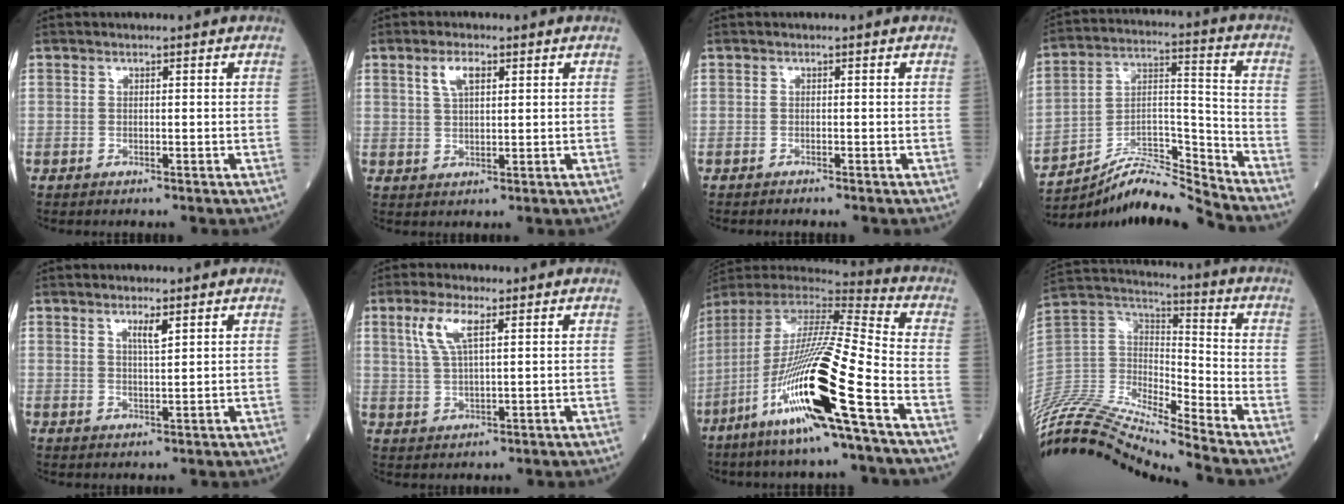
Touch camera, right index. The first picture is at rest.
{"total": 3.6, "force": [1.7, 1.2, 3.0], "torque": [-0.063, 0.007, 0.035]}
{"total": 1.2, "force": [-1.1, -0.1, 0.4], "torque": [-0.005, 0.002, -0.015]}
{"total": 11.8, "force": [-11.5, -1.0, 2.6], "torque": [-0.046, 0.048, -0.207]}
{"total": 2.4, "force": [1.3, 0.0, 1.9], "torque": [-0.038, -0.003, 0.024]}
{"total": 5.5, "force": [2.5, 1.1, 4.7], "torque": [-0.107, 0.009, 0.053]}
{"total": 21.1, "force": [-9.2, -0.2, 19.0], "torque": [-0.392, -0.049, -0.181]}
{"total": 18.2, "force": [-17.4, 0.0, 5.3], "torque": [-0.100, 0.039, -0.323]}